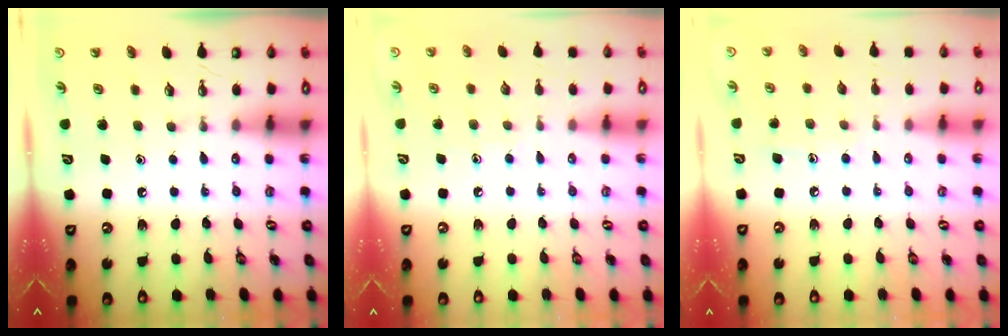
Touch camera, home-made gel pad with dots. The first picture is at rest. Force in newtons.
{"total": 5.9, "press": 5.9, "slide": 0.6}
{"total": 6.2, "press": 6.2, "slide": 0.6}